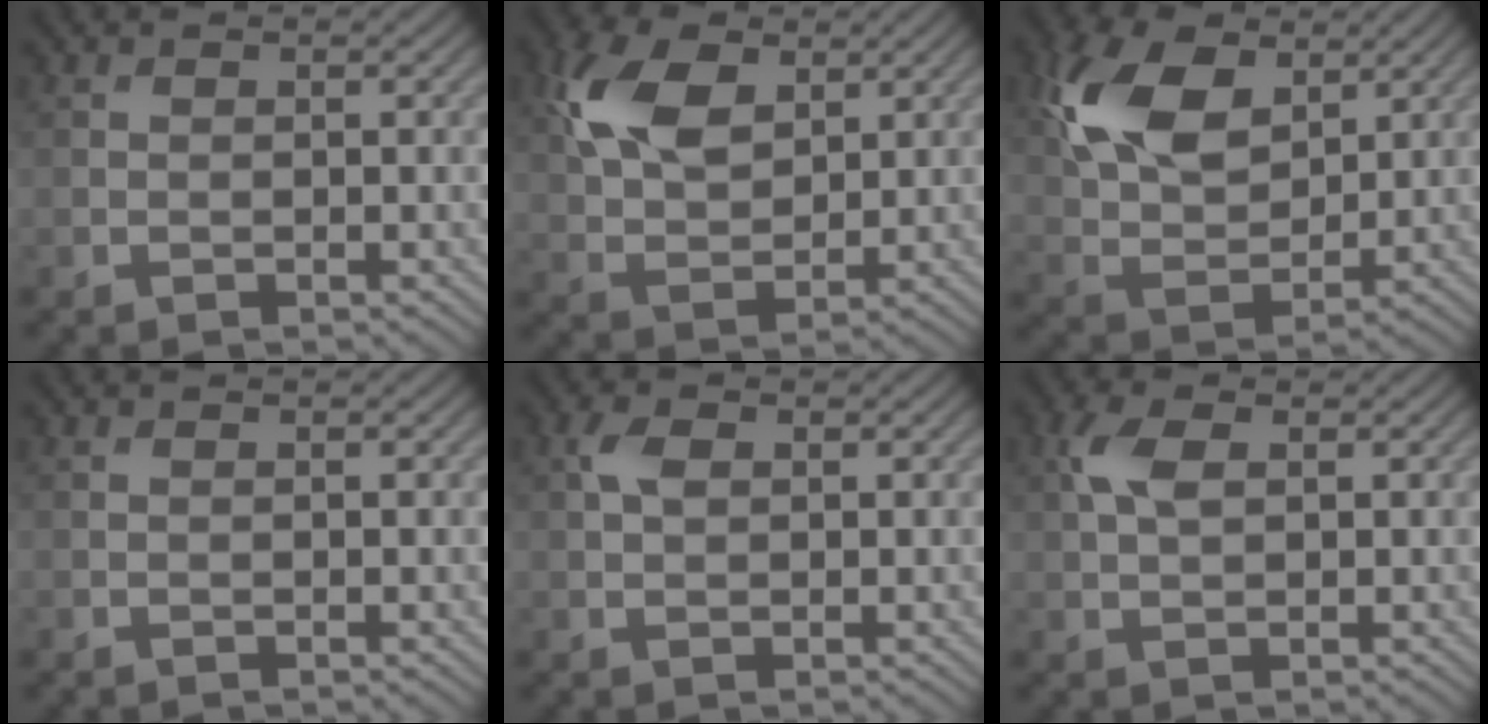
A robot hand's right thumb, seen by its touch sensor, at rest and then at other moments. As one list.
[{"total": 8.6, "force": [3.3, 5.1, 6.1], "torque": [-0.145, 0.009, 0.061]}, {"total": 11.0, "force": [4.4, 6.5, 7.7], "torque": [-0.189, 0.014, 0.086]}, {"total": 0.0}, {"total": 2.2, "force": [0.7, 1.4, 1.6], "torque": [-0.039, 0.004, 0.011]}, {"total": 3.6, "force": [1.1, 2.0, 2.8], "torque": [-0.071, 0.007, 0.021]}]